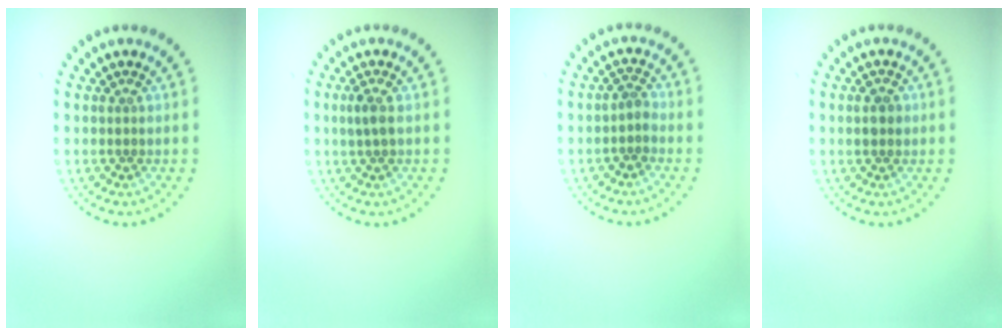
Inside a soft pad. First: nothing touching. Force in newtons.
{"total": 1.5, "press": 1.4, "slide": 0.3}
{"total": 1.3, "press": 1.1, "slide": 0.7}
{"total": 1.9, "press": 1.9, "slide": 0.1}